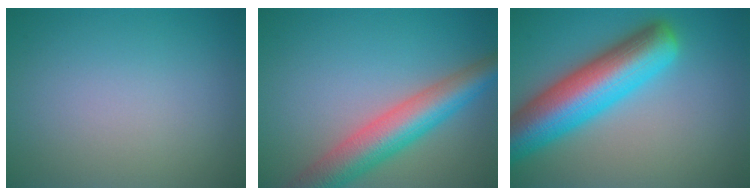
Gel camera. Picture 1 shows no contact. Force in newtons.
{"total": 7.1, "press": 7.1, "slide": 0.5}
{"total": 10.1, "press": 10.1, "slide": 0.4}